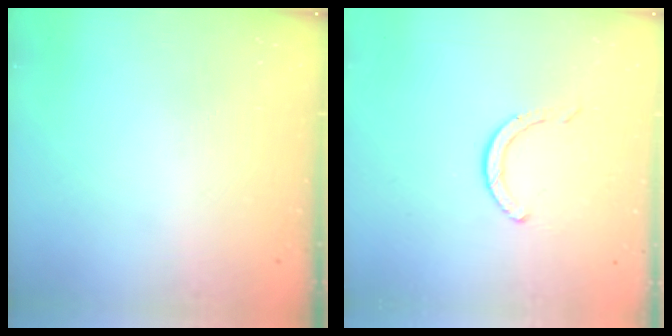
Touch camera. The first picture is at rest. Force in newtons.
{"total": 2.9, "press": 2.9, "slide": 0.4}